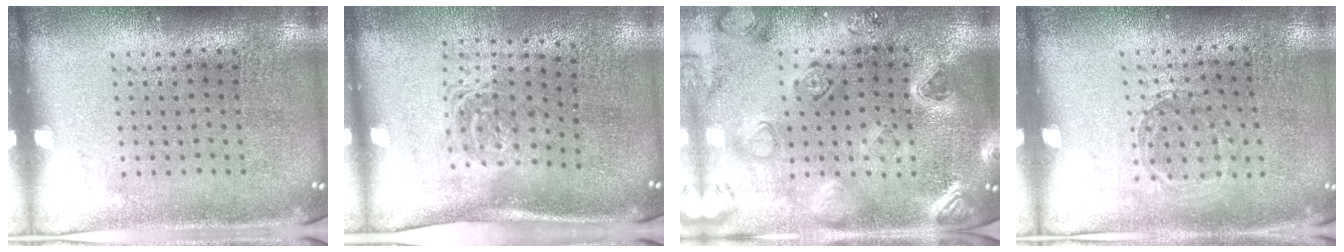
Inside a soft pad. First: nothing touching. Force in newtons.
{"total": 1.6, "press": 1.2, "slide": 1.1}
{"total": 2.2, "press": 2.2, "slide": 0.2}
{"total": 0.8, "press": 0.8, "slide": 0.1}